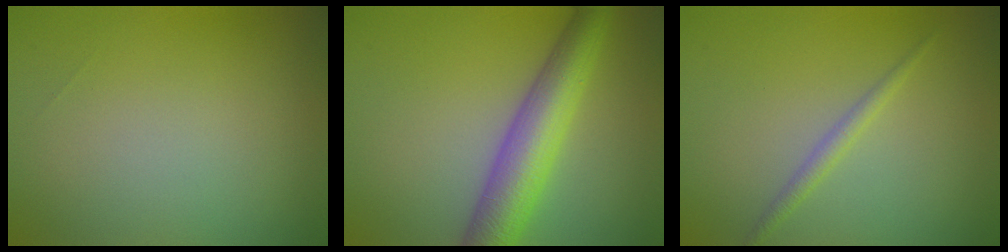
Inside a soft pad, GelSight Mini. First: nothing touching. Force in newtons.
{"total": 6.3, "press": 6.3, "slide": 0.2}
{"total": 1.4, "press": 1.4, "slide": 0.0}